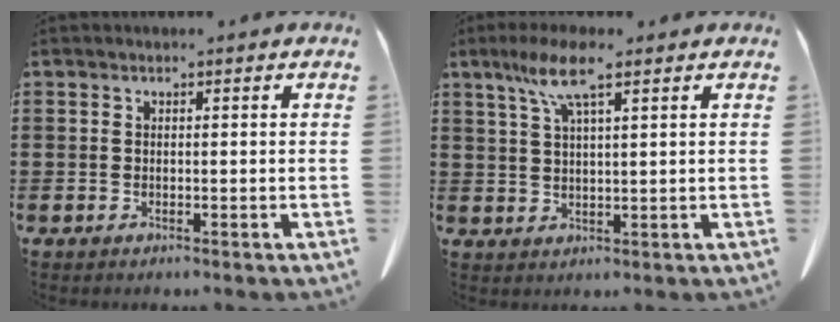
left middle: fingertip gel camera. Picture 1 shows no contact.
{"total": 6.8, "force": [4.0, 0.8, 5.4], "torque": [-0.114, 0.002, 0.070]}